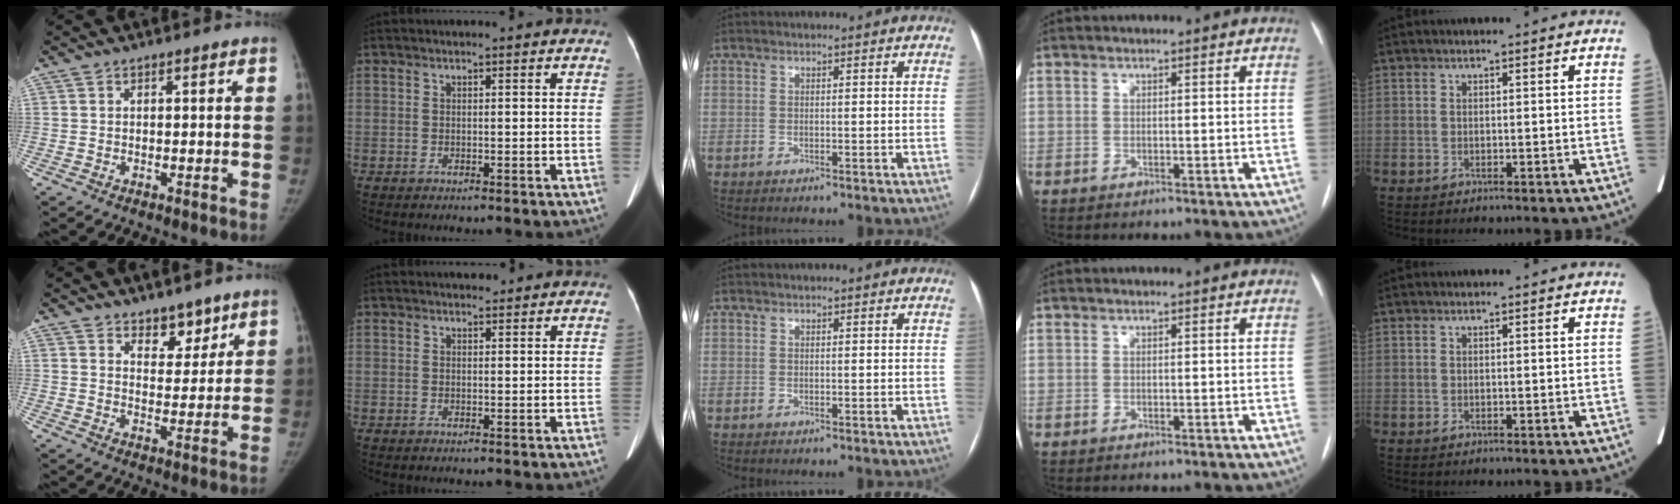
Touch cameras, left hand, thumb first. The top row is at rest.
{"thumb": {"total": 5.9, "force": [4.4, 3.3, 2.2], "torque": [0.004, -0.033, 0.070]}, "index": {"total": 0.9, "force": [0.9, 0.4, 0.0], "torque": [-0.005, -0.001, 0.012]}}